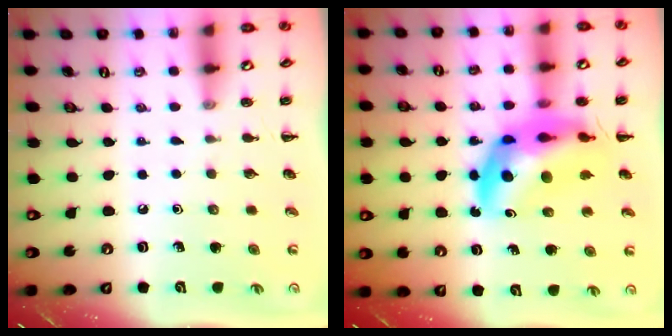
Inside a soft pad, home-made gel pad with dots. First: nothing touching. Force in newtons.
{"total": 15.9, "press": 15.3, "slide": 4.5}